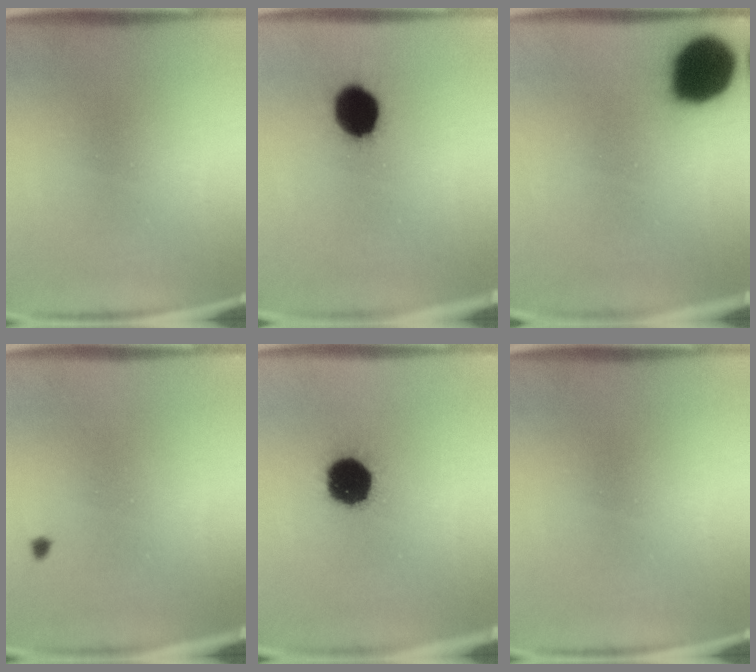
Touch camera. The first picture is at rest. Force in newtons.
{"total": 12.2}
{"total": 17.1}
{"total": 0.6}
{"total": 14.0}
{"total": 0.0}